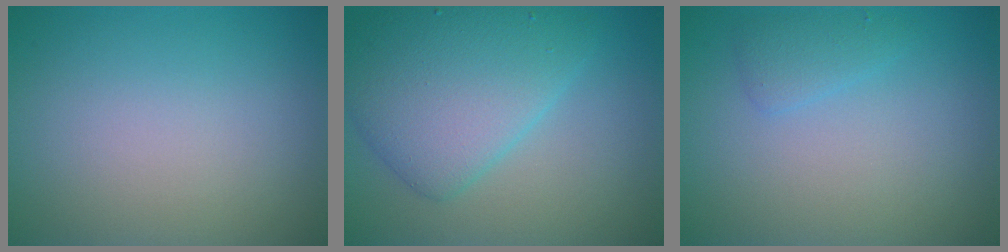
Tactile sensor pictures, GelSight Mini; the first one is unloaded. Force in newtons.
{"total": 6.6, "press": 6.6, "slide": 0.1}
{"total": 1.4, "press": 1.4, "slide": 0.1}